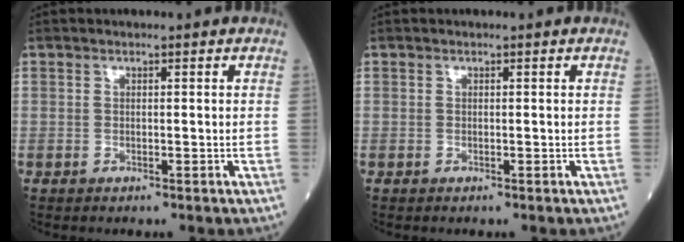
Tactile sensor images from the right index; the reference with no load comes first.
{"total": 0.0}